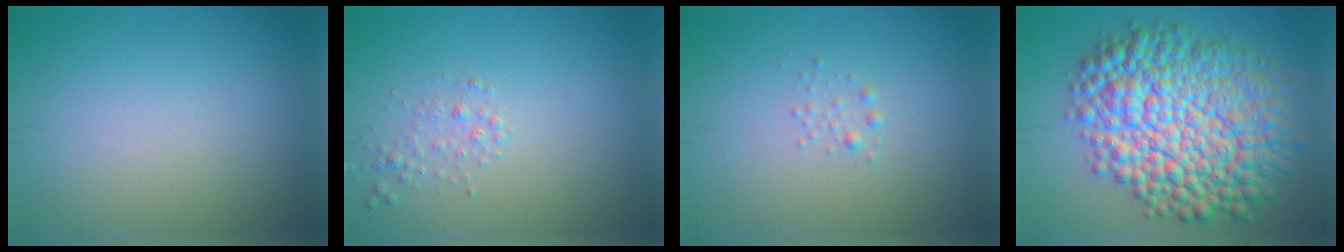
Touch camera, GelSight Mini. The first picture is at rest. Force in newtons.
{"total": 1.2, "press": 1.2, "slide": 0.1}
{"total": 0.7, "press": 0.7, "slide": 0.0}
{"total": 13.9, "press": 13.9, "slide": 0.3}